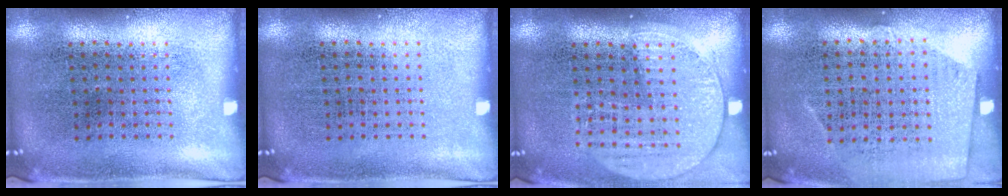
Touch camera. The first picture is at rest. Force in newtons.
{"total": 0.0}
{"total": 1.5, "press": 1.4, "slide": 0.5}
{"total": 0.6, "press": 0.2, "slide": 0.6}